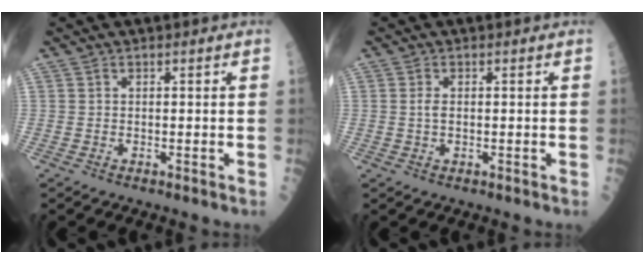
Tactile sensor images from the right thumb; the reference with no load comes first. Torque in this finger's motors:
{"motor_torque": [-0.10, -0.30, -0.27, -0.24, -0.02]}